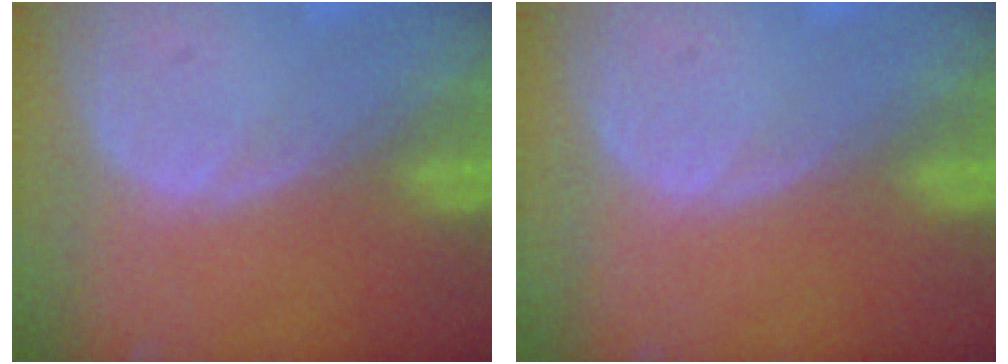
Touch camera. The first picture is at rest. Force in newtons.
{"total": 0.0}